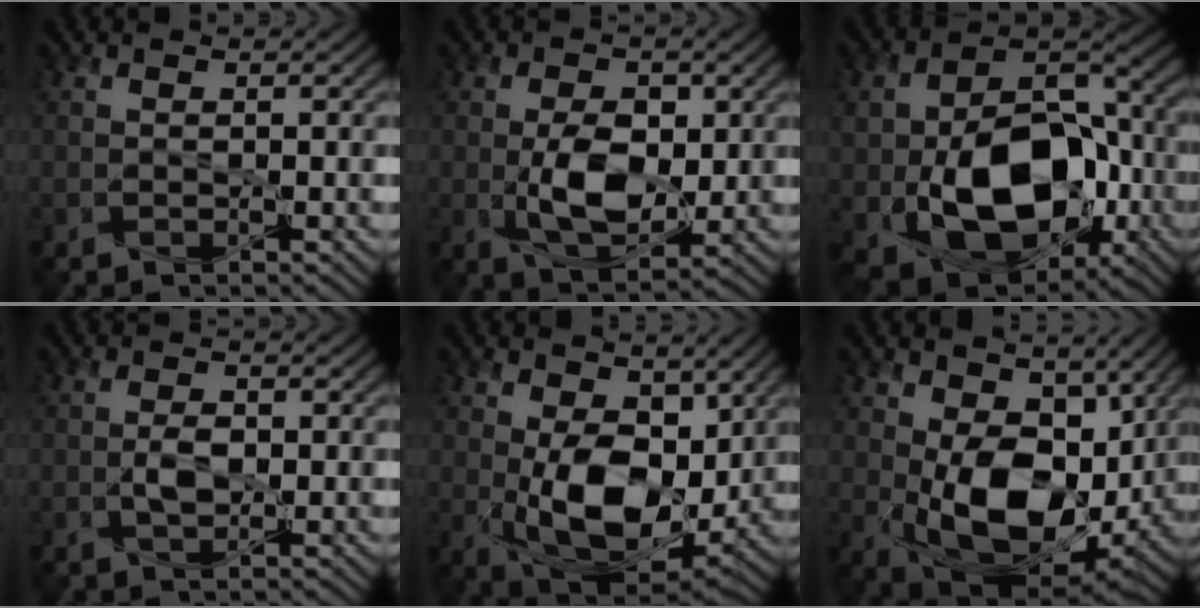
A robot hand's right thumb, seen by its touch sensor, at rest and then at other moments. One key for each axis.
{"total": 7.7, "fx": -0.5, "fy": 4.4, "fz": 6.3, "tx": -0.118, "ty": -0.004, "tz": -0.013}
{"total": 16.4, "fx": -4.3, "fy": 10.7, "fz": 11.7, "tx": -0.207, "ty": -0.023, "tz": -0.071}
{"total": 2.4, "fx": -0.8, "fy": 1.1, "fz": 2.0, "tx": -0.042, "ty": 0.002, "tz": -0.017}
{"total": 12.6, "fx": 0.2, "fy": 7.7, "fz": 9.9, "tx": -0.198, "ty": -0.011, "tz": 0.005}
{"total": 15.1, "fx": -0.1, "fy": 9.6, "fz": 11.6, "tx": -0.217, "ty": -0.029, "tz": 0.001}